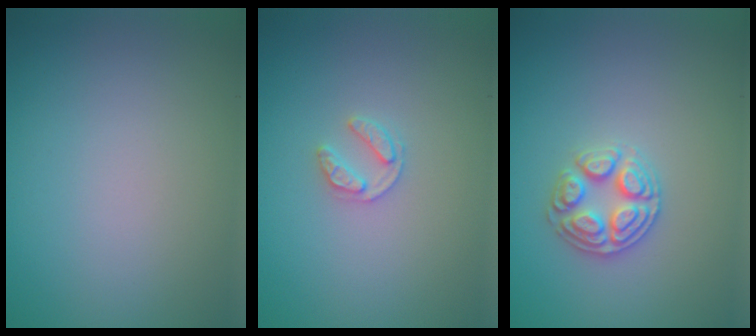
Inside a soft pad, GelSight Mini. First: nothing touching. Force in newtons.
{"total": 1.6, "press": 1.6, "slide": 0.3}
{"total": 2.9, "press": 2.9, "slide": 0.1}